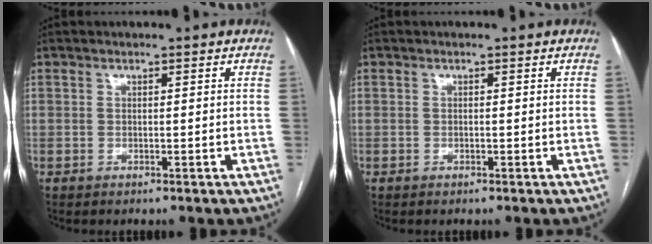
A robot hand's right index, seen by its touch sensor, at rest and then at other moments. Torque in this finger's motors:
{"motor_torque": [0.12, 0.10, -0.02, 0.00]}